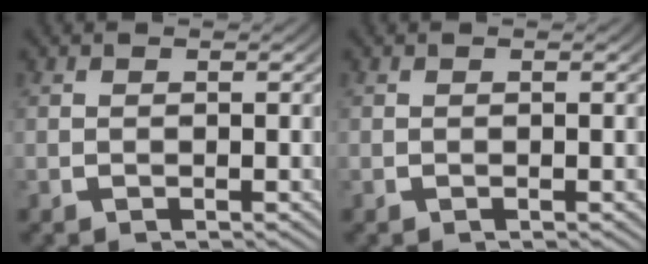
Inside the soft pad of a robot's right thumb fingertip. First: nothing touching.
{"total": 0.0}